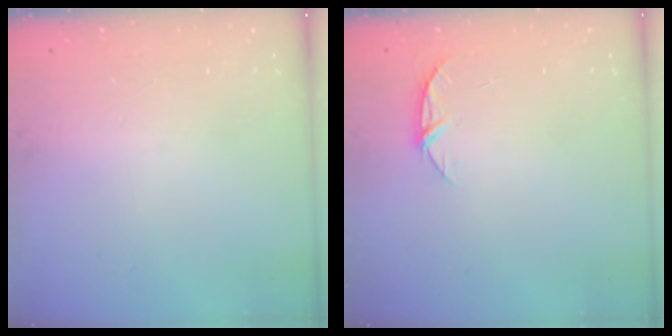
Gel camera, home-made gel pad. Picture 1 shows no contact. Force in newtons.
{"total": 5.4, "press": 5.4, "slide": 0.6}